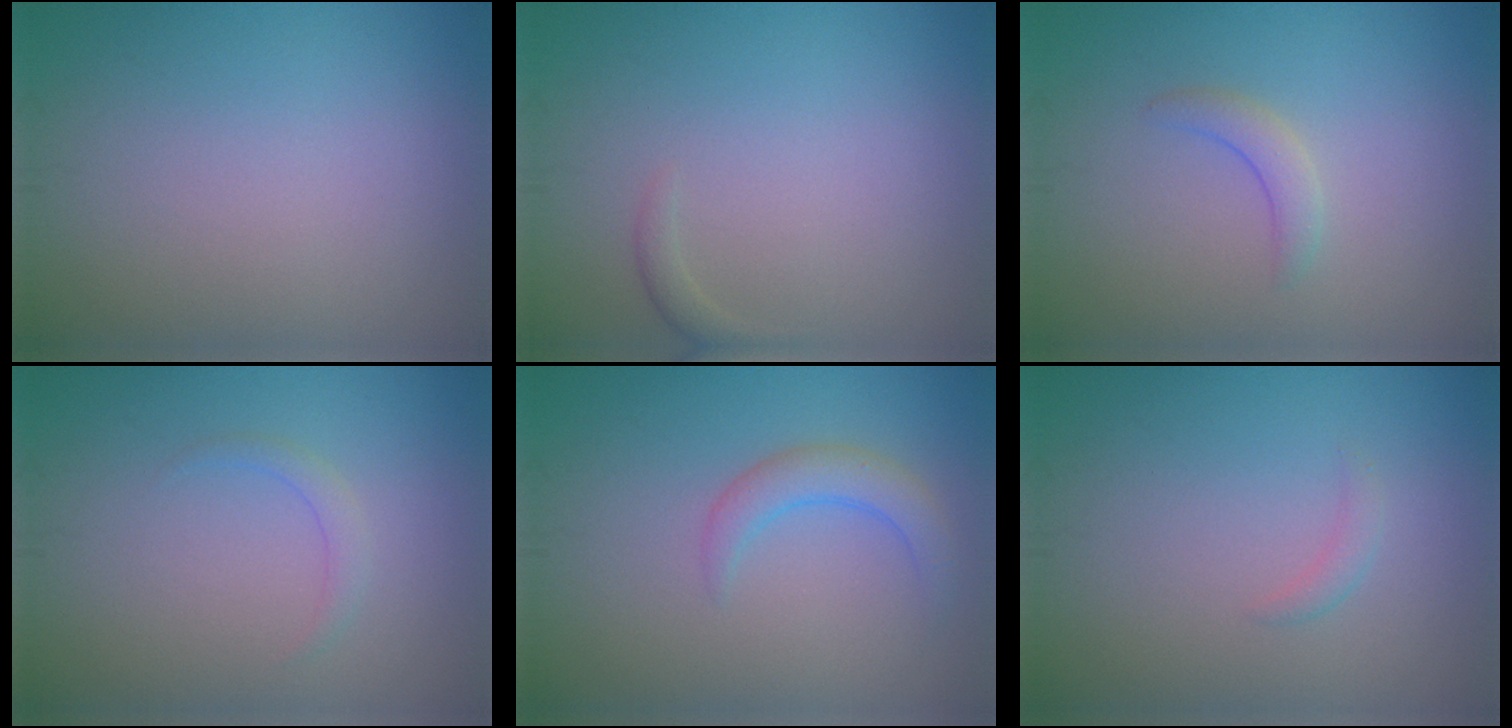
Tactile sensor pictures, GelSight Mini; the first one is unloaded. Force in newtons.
{"total": 0.8, "press": 0.8, "slide": 0.1}
{"total": 1.6, "press": 1.6, "slide": 0.2}
{"total": 1.1, "press": 1.1, "slide": 0.1}
{"total": 2.4, "press": 2.4, "slide": 0.3}
{"total": 0.8, "press": 0.8, "slide": 0.0}